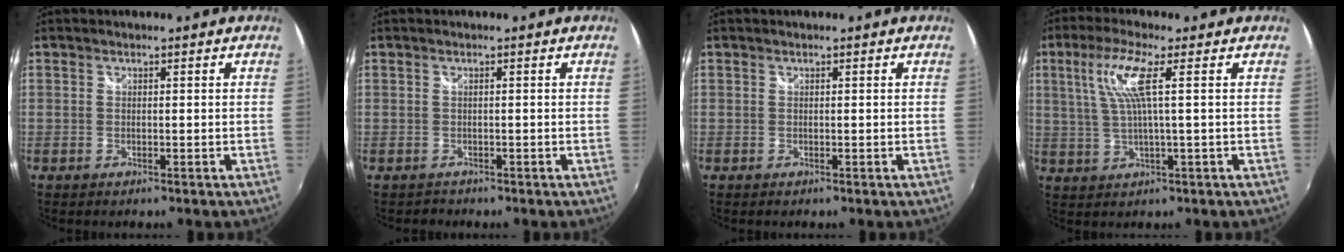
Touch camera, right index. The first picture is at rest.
{"total": 0.9, "force": [-0.7, 0.5, -0.2], "torque": [0.001, 0.000, -0.010]}
{"total": 0.0}
{"total": 7.3, "force": [2.2, 0.0, 7.0], "torque": [-0.137, 0.003, 0.050]}